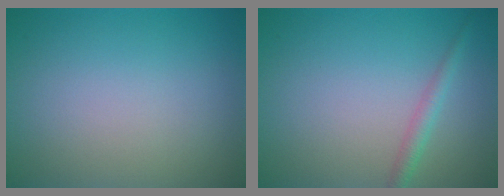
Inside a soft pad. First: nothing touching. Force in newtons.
{"total": 1.6, "press": 1.6, "slide": 0.1}